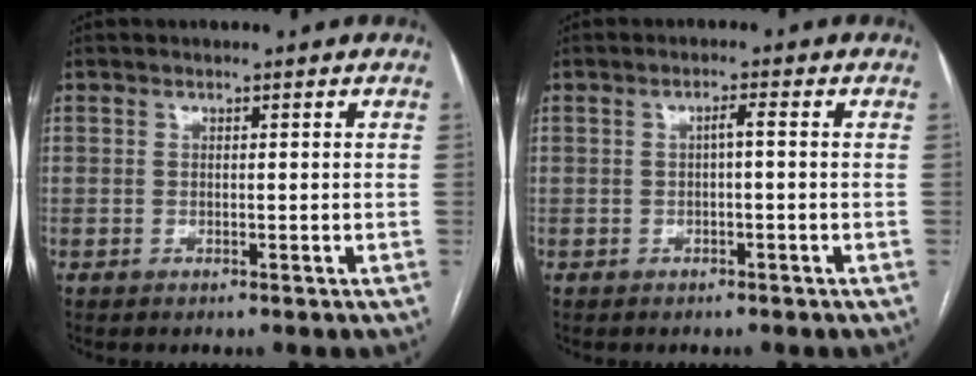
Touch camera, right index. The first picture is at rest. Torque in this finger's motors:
{"motor_torque": [0.35, 0.16, 0.07, 0.03]}